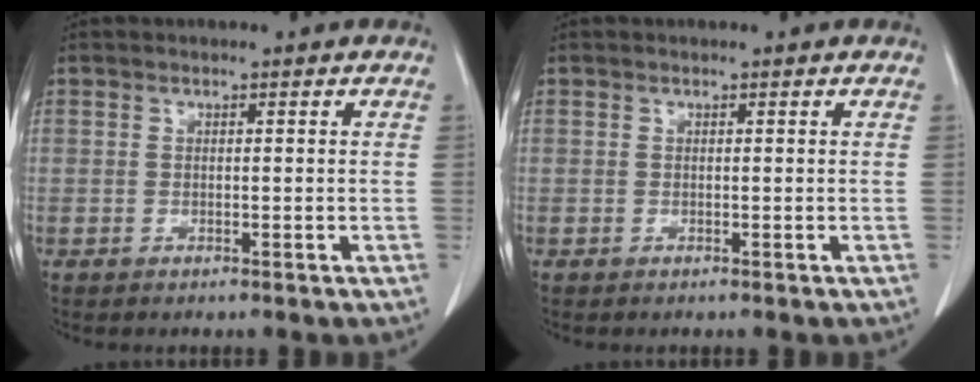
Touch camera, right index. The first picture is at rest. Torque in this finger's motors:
{"motor_torque": [0.00, 0.00, 0.00, 0.00]}